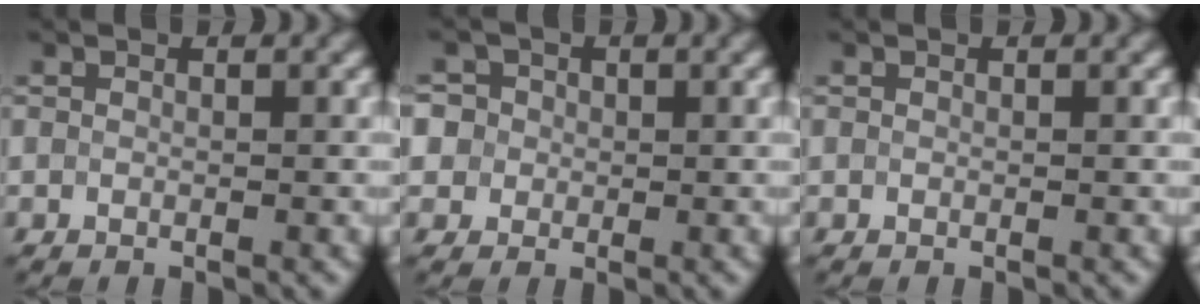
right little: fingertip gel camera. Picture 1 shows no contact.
{"total": 5.1, "force": [-0.2, 4.9, 1.4], "torque": [-0.030, 0.030, -0.042]}
{"total": 0.0}